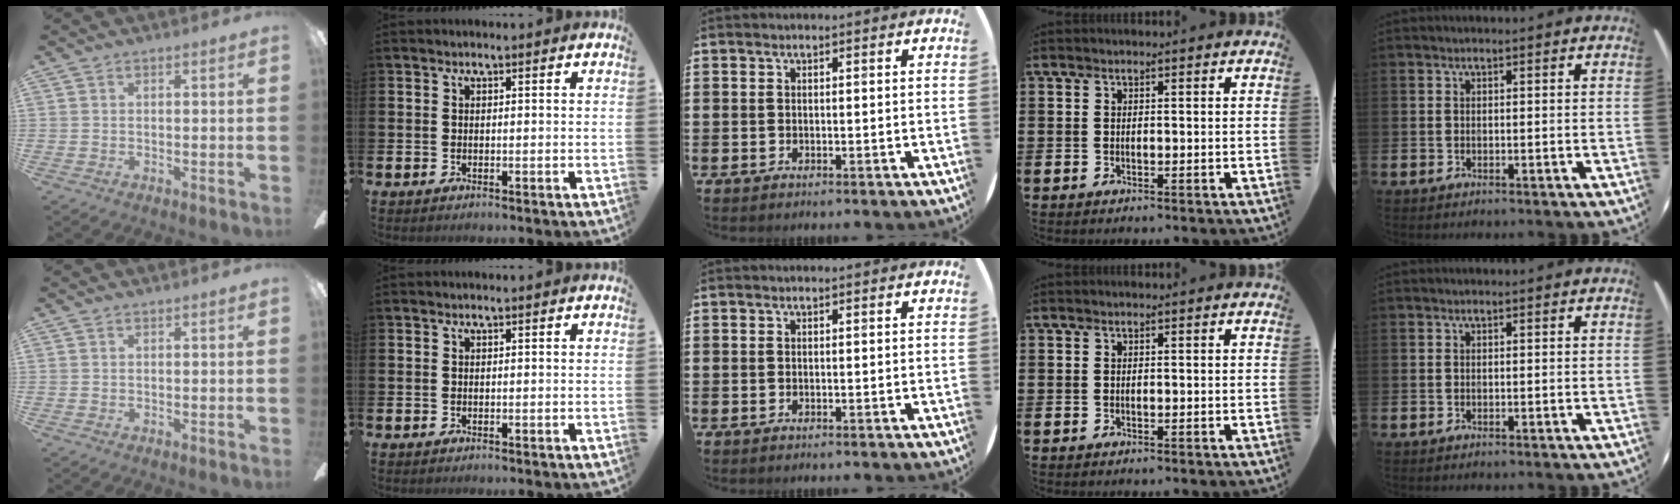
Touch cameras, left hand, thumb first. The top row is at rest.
{}